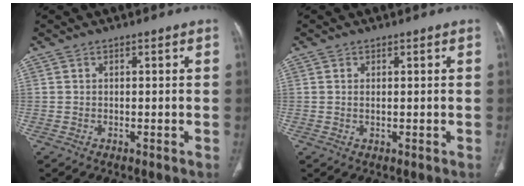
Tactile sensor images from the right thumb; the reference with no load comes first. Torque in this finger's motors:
{"motor_torque": [-0.43, -0.02, -0.25, 0.95, 0.05]}